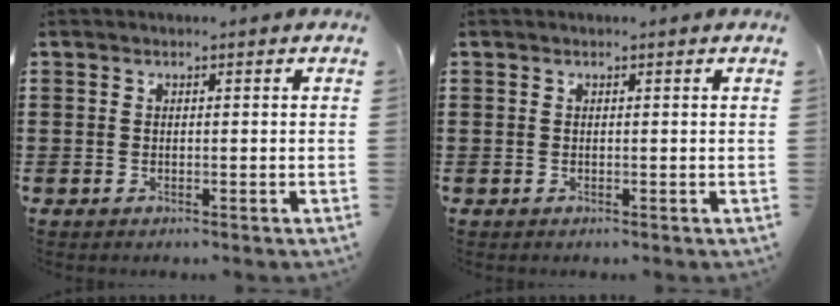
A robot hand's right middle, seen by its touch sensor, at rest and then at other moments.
{"total": 0.0}